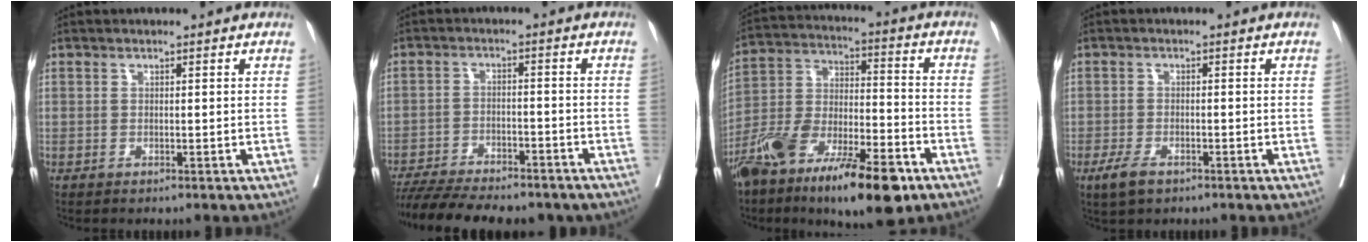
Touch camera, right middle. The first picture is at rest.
{"total": 17.4, "force": [-14.9, 4.2, 7.8], "torque": [-0.161, -0.013, -0.213]}
{"total": 19.7, "force": [-12.3, 5.1, 14.5], "torque": [-0.260, -0.017, -0.221]}
{"total": 3.5, "force": [-2.2, 1.5, 2.4], "torque": [-0.052, -0.004, -0.037]}